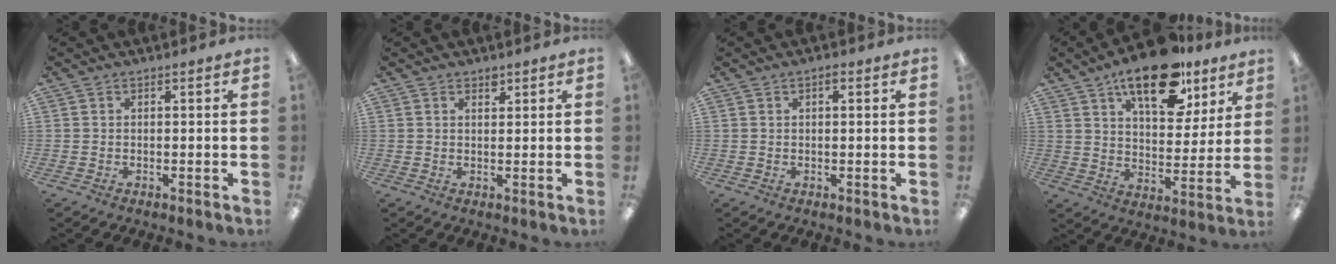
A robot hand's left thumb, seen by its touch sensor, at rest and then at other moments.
{"total": 1.7, "force": [1.3, 0.9, 0.7], "torque": [0.003, -0.006, 0.021]}
{"total": 1.5, "force": [0.8, 0.7, 1.1], "torque": [-0.016, 0.001, 0.011]}
{"total": 19.0, "force": [12.8, 8.4, 11.3], "torque": [-0.172, -0.060, 0.214]}